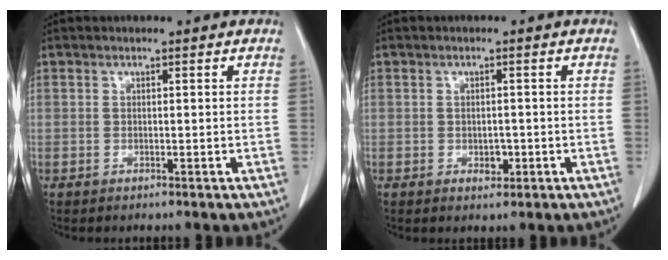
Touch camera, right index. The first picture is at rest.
{"total": 1.8, "force": [-0.6, 1.2, 1.2], "torque": [-0.018, 0.001, -0.003]}